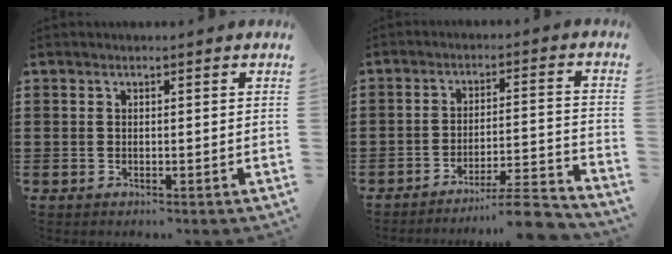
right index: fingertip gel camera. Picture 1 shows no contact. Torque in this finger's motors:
{"motor_torque": [0.60, -0.61, 0.03, -0.05]}